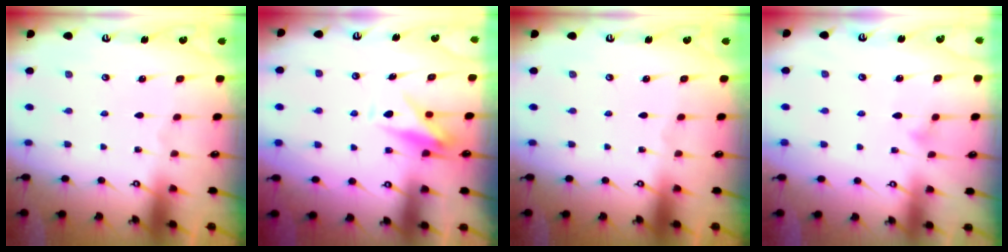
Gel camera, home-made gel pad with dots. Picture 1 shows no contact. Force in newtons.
{"total": 9.2, "press": 9.2, "slide": 0.1}
{"total": 0.0}
{"total": 7.0, "press": 7.0, "slide": 0.4}